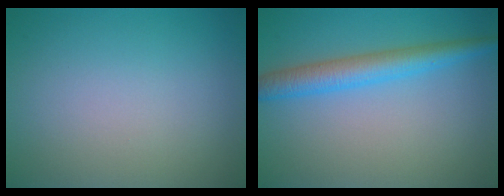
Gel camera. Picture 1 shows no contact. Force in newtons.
{"total": 3.9, "press": 3.9, "slide": 0.1}